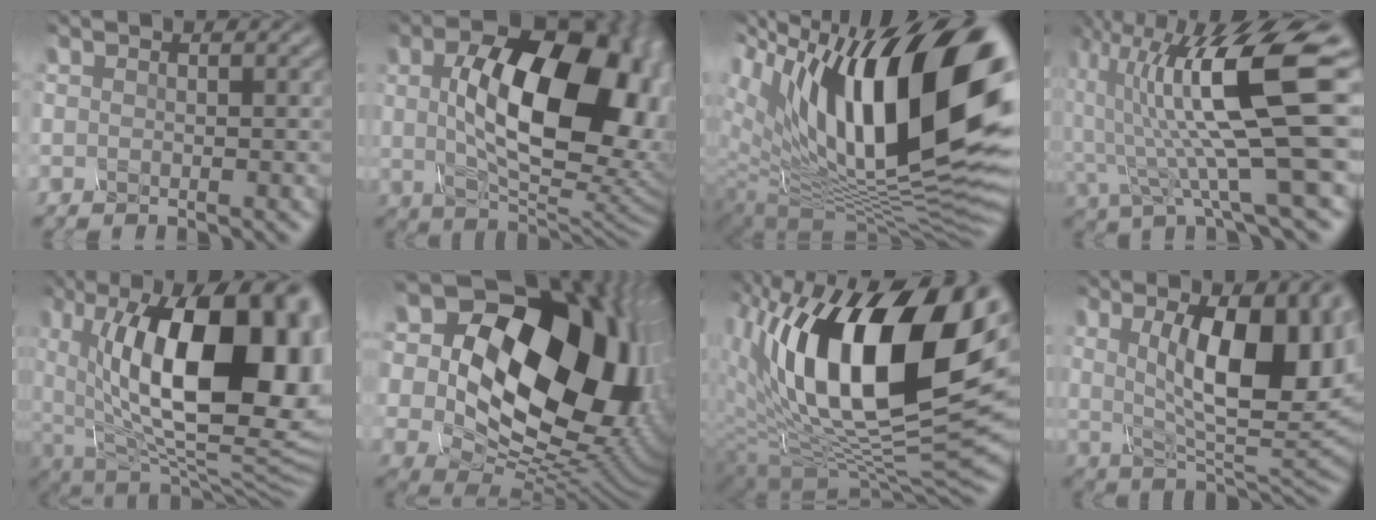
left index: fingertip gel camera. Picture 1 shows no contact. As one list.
[{"total": 14.1, "force": [1.6, 7.3, 11.9], "torque": [-0.168, -0.001, 0.029]}, {"total": 19.1, "force": [6.9, 8.1, 15.8], "torque": [-0.259, 0.038, 0.115]}, {"total": 11.6, "force": [1.8, 2.4, 11.2], "torque": [-0.192, 0.001, 0.036]}, {"total": 18.9, "force": [2.5, 11.0, 15.2], "torque": [-0.229, -0.006, 0.067]}, {"total": 23.1, "force": [7.0, 15.8, 15.3], "torque": [-0.295, 0.045, 0.152]}, {"total": 19.0, "force": [5.5, 9.3, 15.7], "torque": [-0.272, 0.023, 0.090]}, {"total": 12.5, "force": [2.6, 4.5, 11.4], "torque": [-0.162, -0.002, 0.041]}]